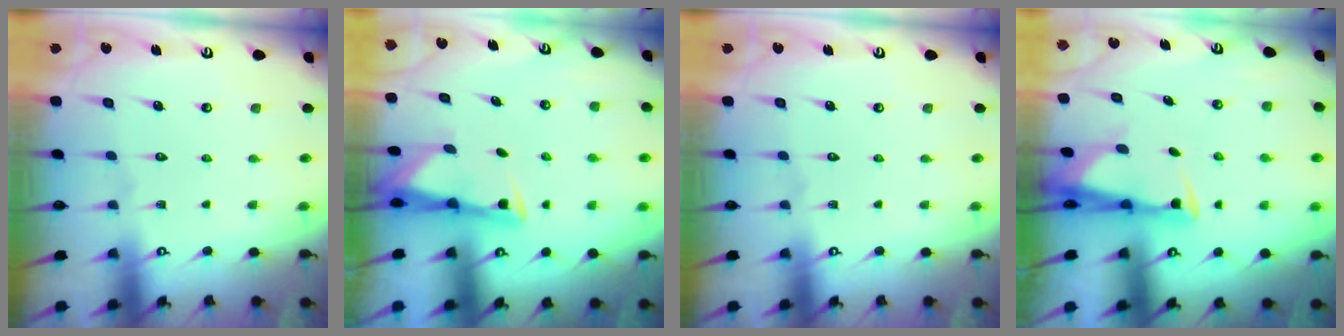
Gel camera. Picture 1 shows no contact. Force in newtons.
{"total": 3.2, "press": 3.1, "slide": 0.4}
{"total": 0.0}
{"total": 2.8, "press": 2.7, "slide": 1.0}